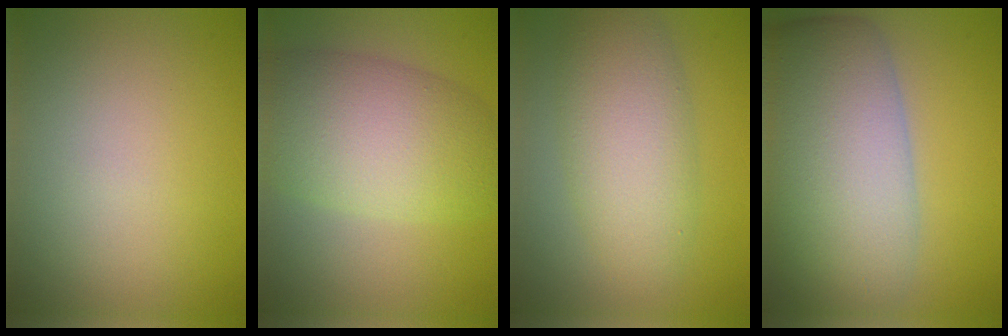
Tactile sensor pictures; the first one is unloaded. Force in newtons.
{"total": 9.0, "press": 9.0, "slide": 0.3}
{"total": 6.0, "press": 6.0, "slide": 0.4}
{"total": 11.9, "press": 11.9, "slide": 0.8}